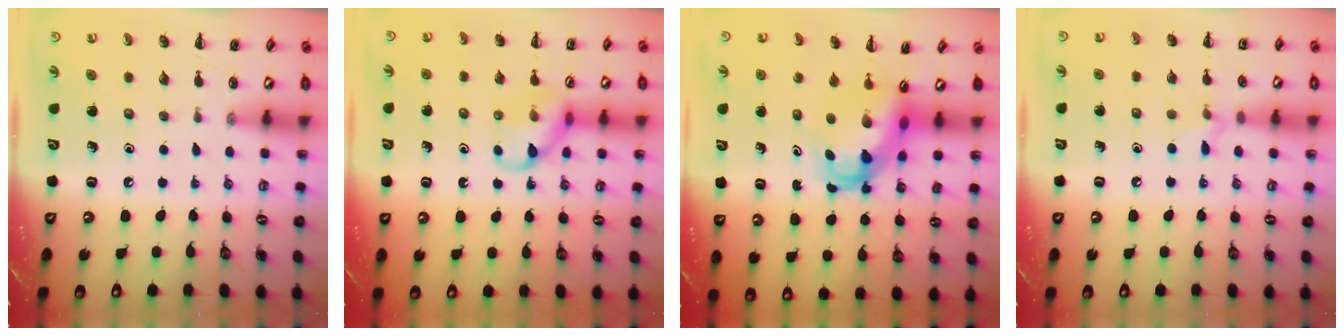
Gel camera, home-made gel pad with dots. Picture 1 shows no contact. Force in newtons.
{"total": 11.7, "press": 11.6, "slide": 1.1}
{"total": 5.1, "press": 4.9, "slide": 1.4}
{"total": 6.5, "press": 6.3, "slide": 1.9}